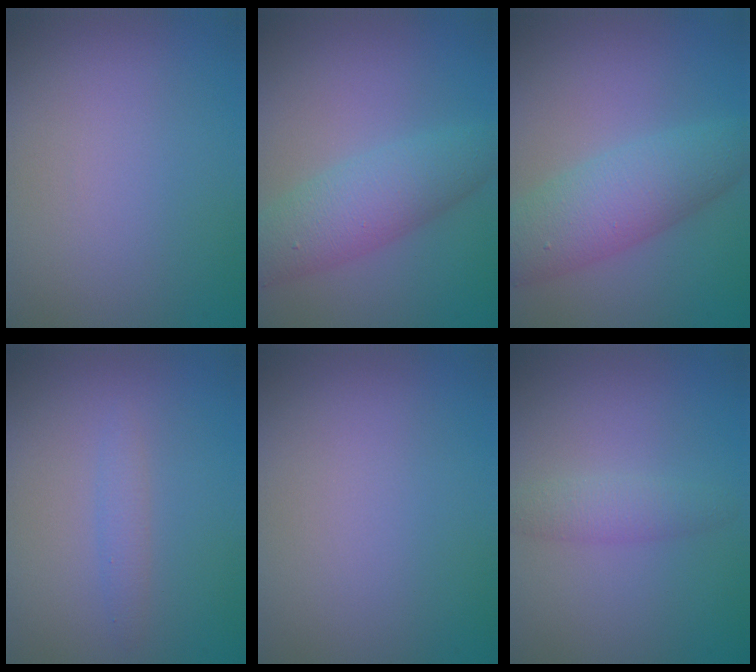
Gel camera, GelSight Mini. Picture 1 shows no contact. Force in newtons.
{"total": 4.9, "press": 4.9, "slide": 0.1}
{"total": 5.4, "press": 5.4, "slide": 0.1}
{"total": 1.2, "press": 1.2, "slide": 0.1}
{"total": 0.0}
{"total": 1.9, "press": 1.9, "slide": 0.0}